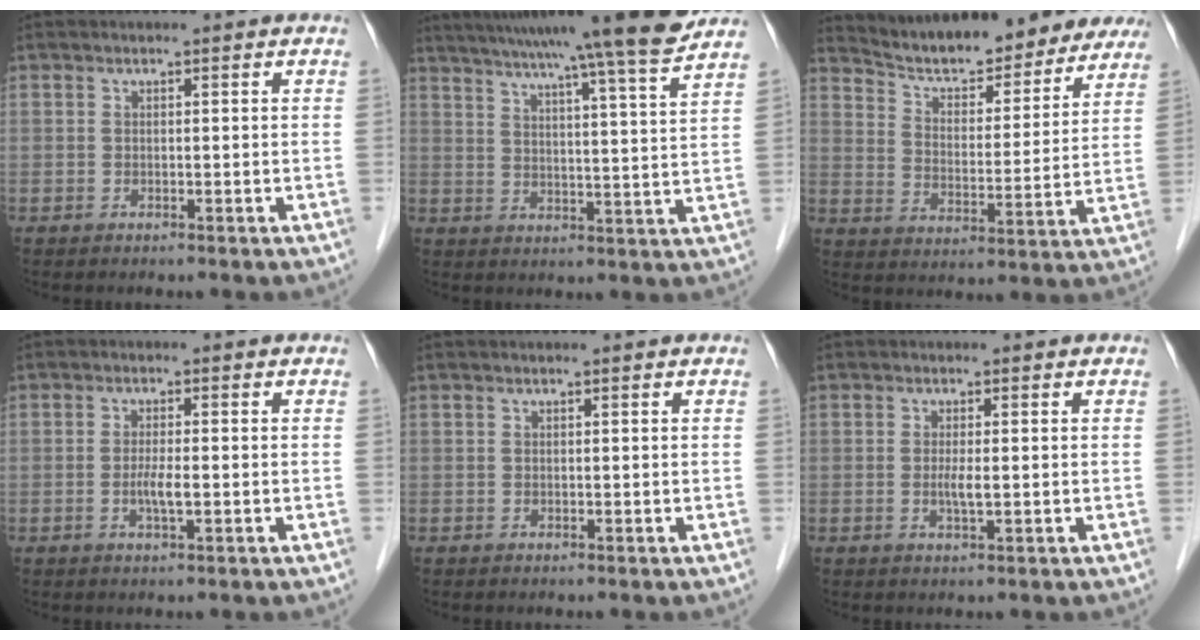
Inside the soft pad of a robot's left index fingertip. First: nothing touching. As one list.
[{"total": 20.5, "force": [17.7, -1.9, 10.1], "torque": [-0.168, -0.021, 0.240]}, {"total": 19.3, "force": [17.5, 5.1, 6.1], "torque": [-0.082, 0.000, 0.245]}, {"total": 2.6, "force": [-0.6, 0.3, 2.5], "torque": [-0.052, -0.003, -0.010]}, {"total": 0.5, "force": [0.5, 0.0, 0.2], "torque": [-0.006, 0.005, 0.008]}, {"total": 1.9, "force": [-0.1, 0.2, 1.8], "torque": [-0.041, -0.003, 0.000]}]